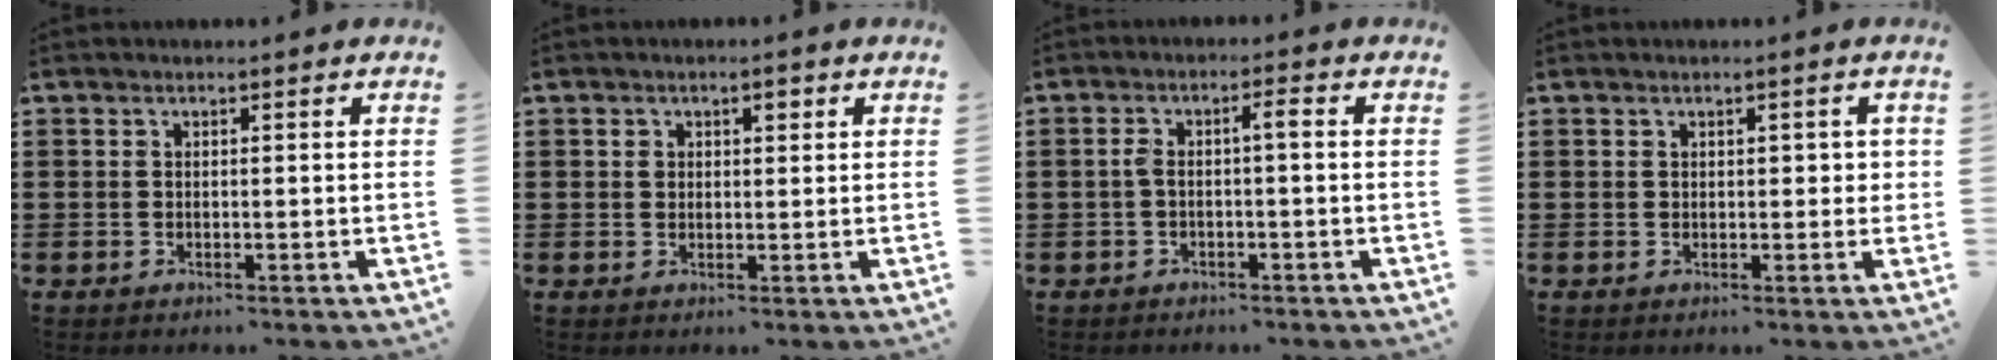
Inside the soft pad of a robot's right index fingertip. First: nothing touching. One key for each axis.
{"total": 1.9, "fx": 0.6, "fy": 1.4, "fz": 1.2, "tx": -0.027, "ty": 0.011, "tz": 0.009}
{"total": 2.5, "fx": -0.1, "fy": 0.5, "fz": 2.5, "tx": -0.048, "ty": 0.005, "tz": -0.005}
{"total": 1.5, "fx": 0.5, "fy": 1.0, "fz": 1.0, "tx": -0.012, "ty": 0.005, "tz": 0.006}